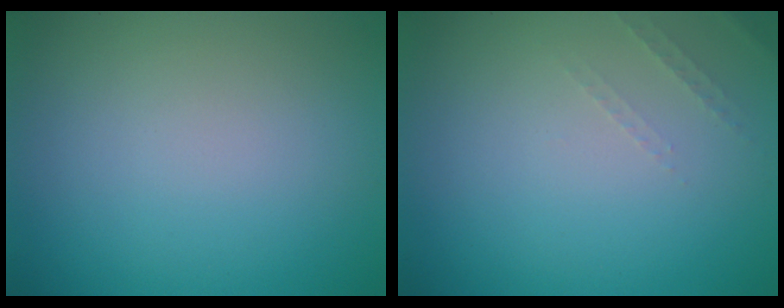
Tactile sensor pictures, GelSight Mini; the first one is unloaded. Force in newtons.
{"total": 0.9, "press": 0.9, "slide": 0.3}